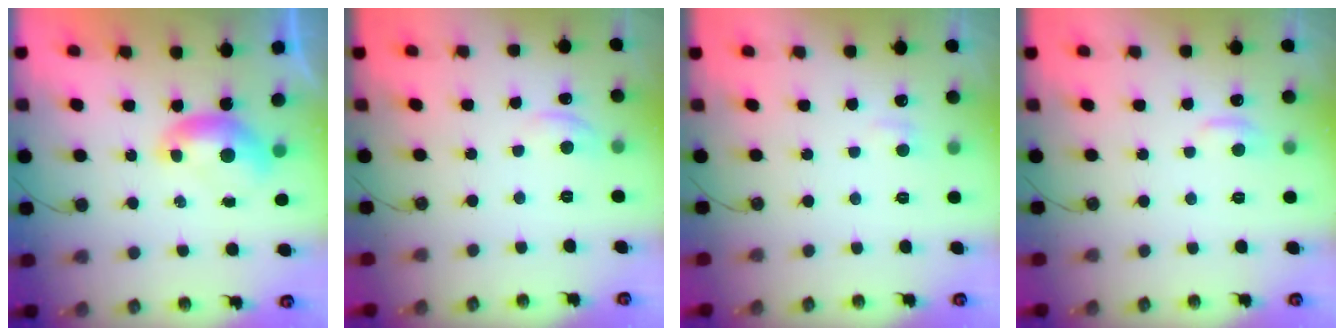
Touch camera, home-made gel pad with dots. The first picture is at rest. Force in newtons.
{"total": 1.8, "press": 1.7, "slide": 0.7}
{"total": 1.1, "press": 0.9, "slide": 0.6}
{"total": 1.0, "press": 0.7, "slide": 0.7}